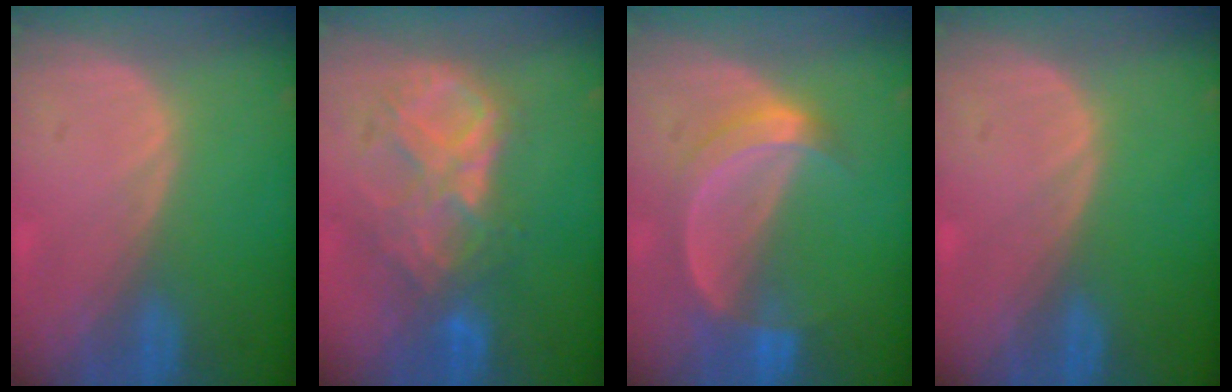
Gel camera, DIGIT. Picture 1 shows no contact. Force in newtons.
{"total": 9.0, "press": 7.8, "slide": 4.5}
{"total": 5.9, "press": 5.5, "slide": 2.1}
{"total": 0.0}